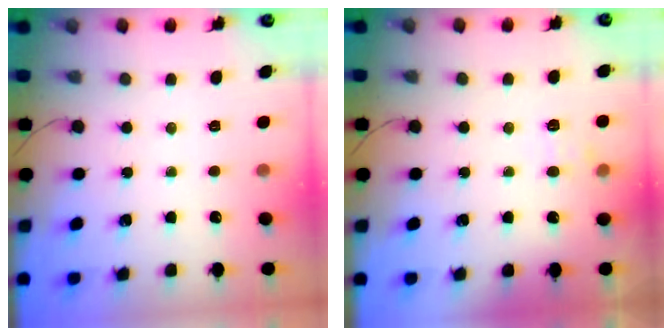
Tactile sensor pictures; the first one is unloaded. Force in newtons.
{"total": 6.2, "press": 5.9, "slide": 1.8}